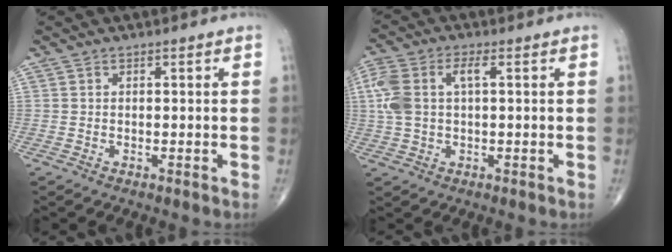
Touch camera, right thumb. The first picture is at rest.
{"total": 9.4, "force": [1.6, 5.0, 7.8], "torque": [-0.196, 0.025, 0.033]}